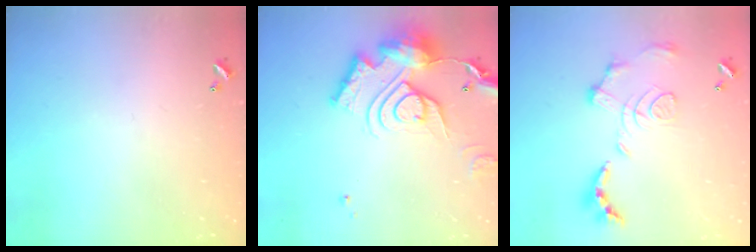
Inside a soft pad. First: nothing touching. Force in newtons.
{"total": 21.9, "press": 21.7, "slide": 2.3}
{"total": 1.5, "press": 0.8, "slide": 1.3}